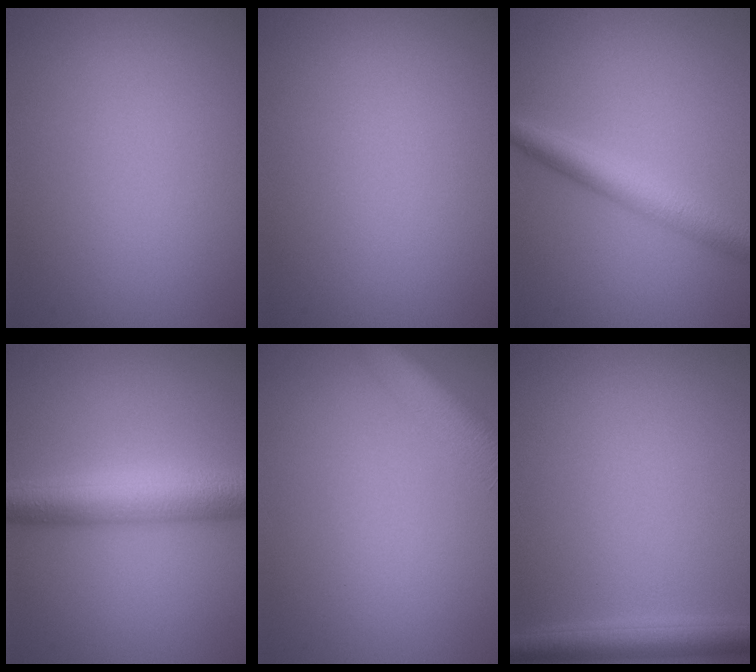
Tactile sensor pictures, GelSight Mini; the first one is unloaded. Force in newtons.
{"total": 0.0}
{"total": 4.1, "press": 4.1, "slide": 0.1}
{"total": 6.4, "press": 6.4, "slide": 0.0}
{"total": 5.0, "press": 5.0, "slide": 0.3}
{"total": 3.1, "press": 3.1, "slide": 0.1}